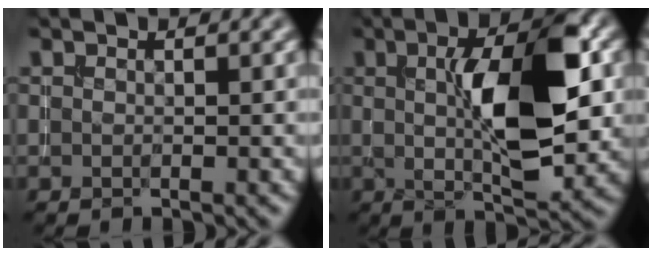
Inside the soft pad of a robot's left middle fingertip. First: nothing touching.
{"total": 9.3, "force": [1.2, 2.9, 8.7], "torque": [-0.128, 0.008, 0.018]}